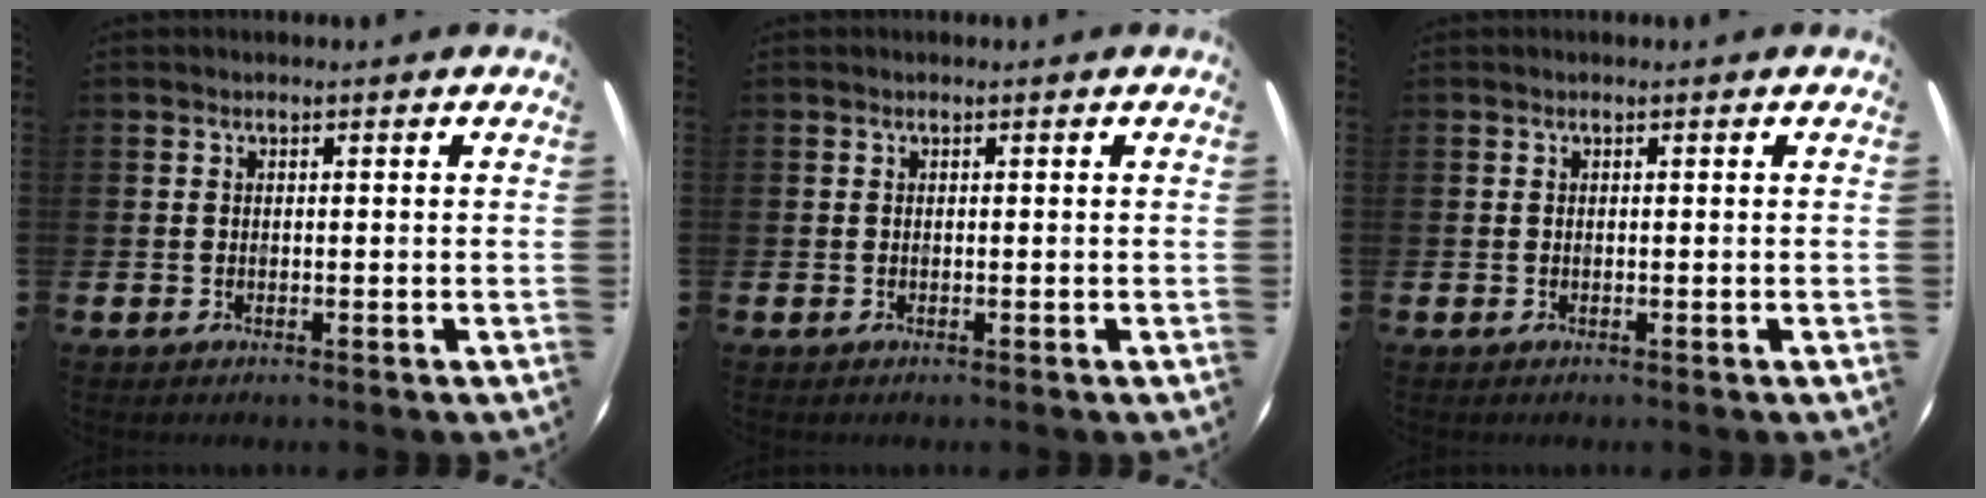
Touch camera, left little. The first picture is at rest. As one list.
[{"total": 0.0}, {"total": 0.0}]